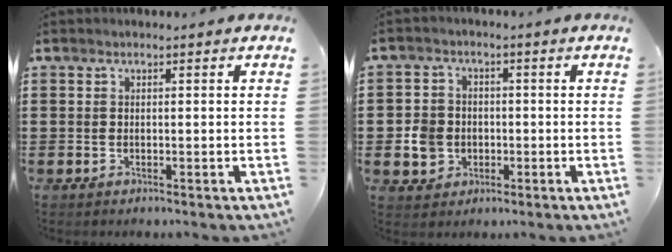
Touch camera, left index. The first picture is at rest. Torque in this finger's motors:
{"motor_torque": [0.61, 0.60, 0.16, 0.06]}